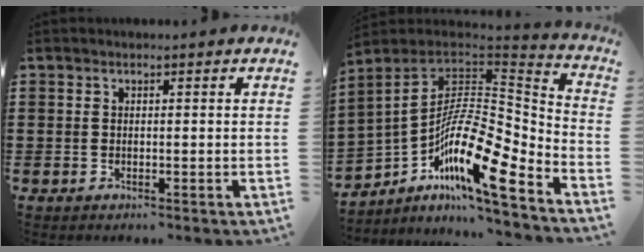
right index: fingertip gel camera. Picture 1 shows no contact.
{"total": 14.9, "force": [-7.2, 4.6, 12.2], "torque": [-0.221, -0.018, -0.143]}